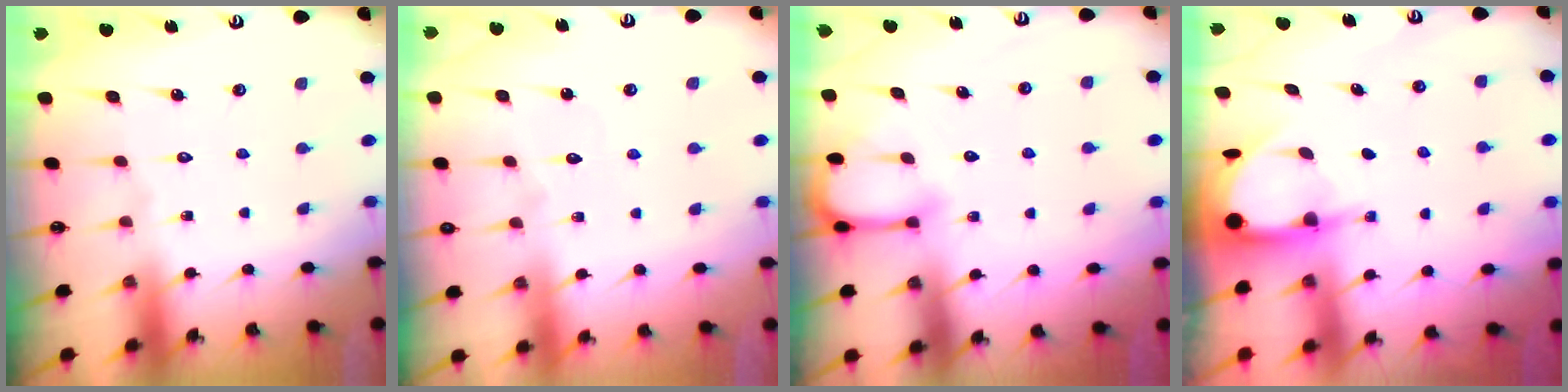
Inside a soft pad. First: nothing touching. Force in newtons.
{"total": 3.1, "press": 3.1, "slide": 0.3}
{"total": 5.5, "press": 5.5, "slide": 0.4}
{"total": 3.9, "press": 3.9, "slide": 0.3}